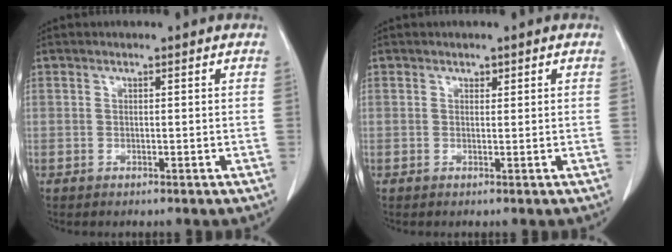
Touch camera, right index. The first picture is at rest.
{"total": 0.5, "force": [0.4, 0.2, 0.2], "torque": [0.000, -0.002, 0.005]}